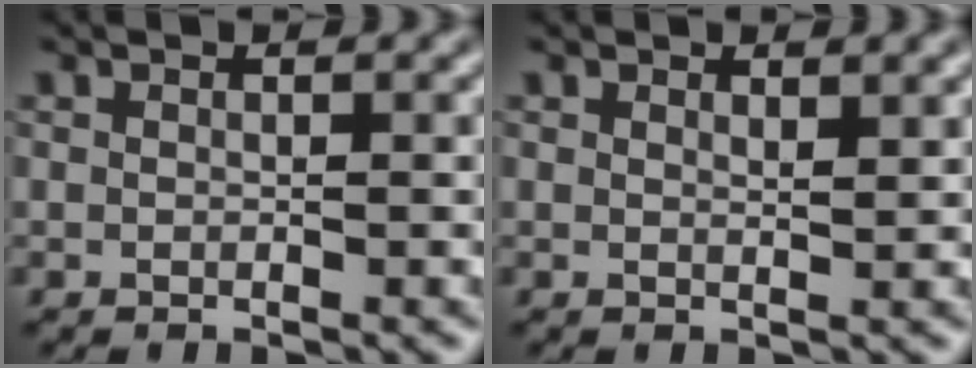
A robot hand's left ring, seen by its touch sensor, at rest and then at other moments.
{"total": 0.9, "force": [0.8, 0.1, 0.4], "torque": [-0.006, -0.001, 0.014]}